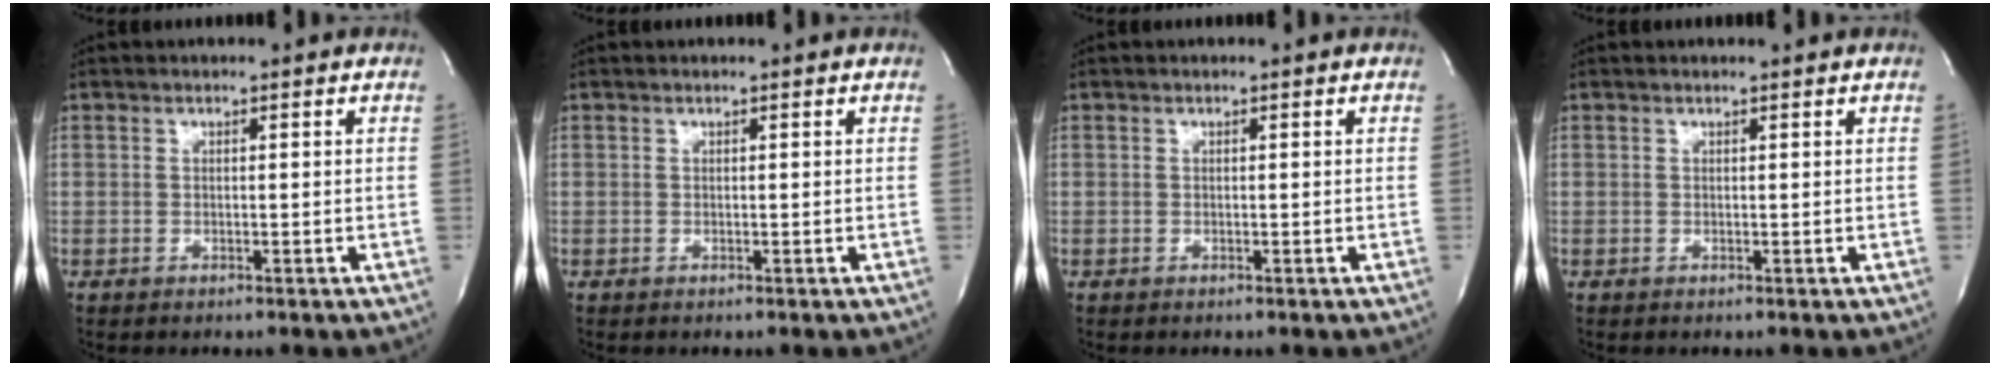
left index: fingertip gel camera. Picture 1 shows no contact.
{"total": 0.0}
{"total": 0.0}
{"total": 0.7, "force": [0.7, -0.1, 0.1], "torque": [-0.005, -0.001, 0.009]}